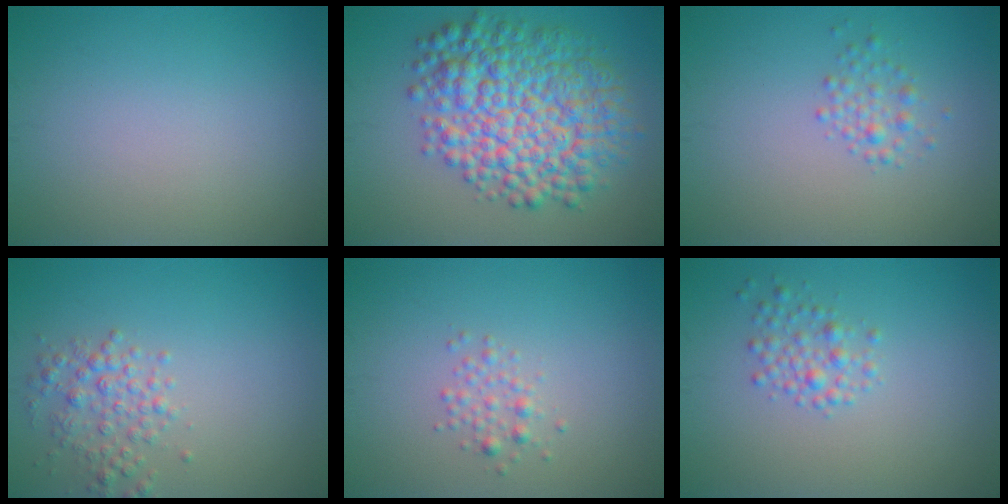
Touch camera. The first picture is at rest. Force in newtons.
{"total": 10.0, "press": 10.0, "slide": 0.1}
{"total": 1.7, "press": 1.7, "slide": 0.0}
{"total": 2.5, "press": 2.5, "slide": 0.1}
{"total": 1.4, "press": 1.4, "slide": 0.1}
{"total": 1.9, "press": 1.9, "slide": 0.1}